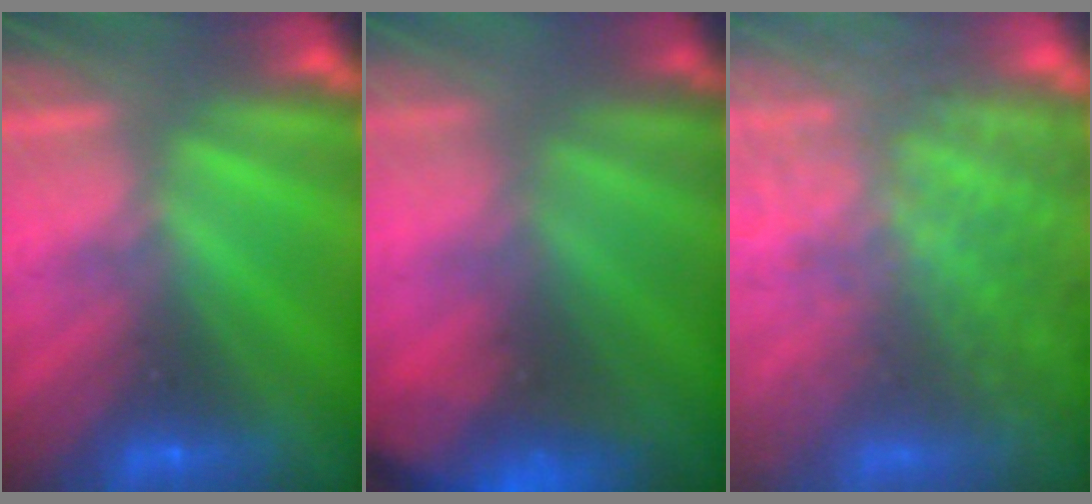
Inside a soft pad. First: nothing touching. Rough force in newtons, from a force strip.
{"total": 8.3}
{"total": 7.2}